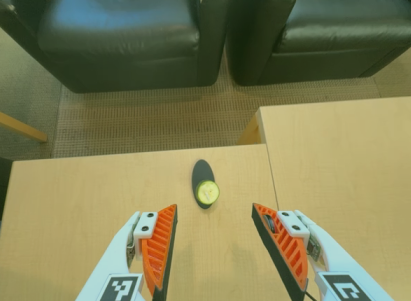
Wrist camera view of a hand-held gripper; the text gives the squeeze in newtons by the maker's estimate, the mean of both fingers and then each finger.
{"total": 0.0}